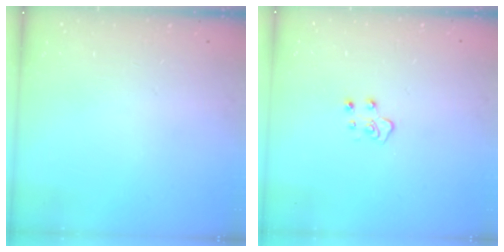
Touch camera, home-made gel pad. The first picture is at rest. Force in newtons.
{"total": 5.4, "press": 5.4, "slide": 0.4}